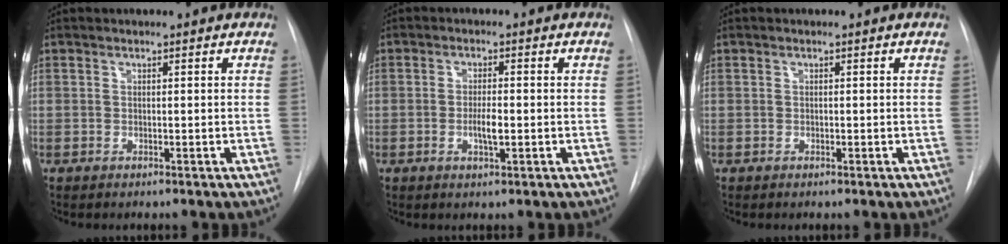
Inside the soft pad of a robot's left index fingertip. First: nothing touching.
{"total": 3.0, "force": [-0.7, 0.7, 2.9], "torque": [-0.054, -0.002, -0.011]}
{"total": 0.0}